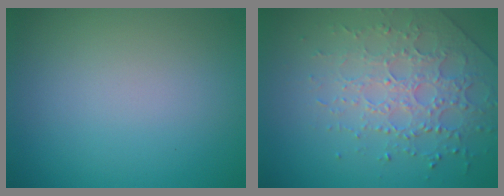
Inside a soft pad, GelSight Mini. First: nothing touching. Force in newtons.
{"total": 3.9, "press": 3.7, "slide": 1.0}